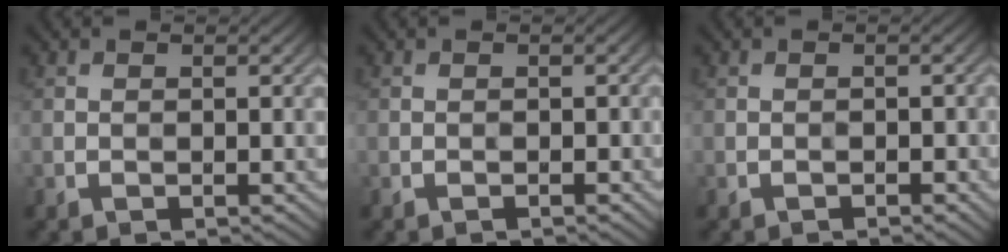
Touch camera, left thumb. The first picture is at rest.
{"total": 0.6, "force": [-0.5, 0.1, 0.4], "torque": [-0.004, 0.002, -0.007]}
{"total": 0.8, "force": [-0.6, 0.3, 0.4], "torque": [-0.003, 0.001, -0.009]}